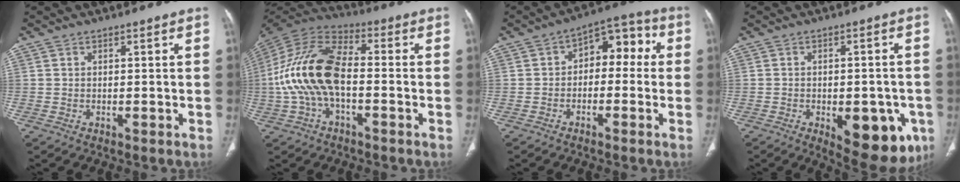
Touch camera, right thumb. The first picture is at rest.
{"total": 17.2, "force": [-2.0, 9.1, 14.4], "torque": [-0.299, 0.039, -0.043]}
{"total": 9.0, "force": [0.1, 5.9, 6.8], "torque": [-0.054, 0.045, -0.014]}
{"total": 14.5, "force": [-5.4, 7.0, 11.5], "torque": [-0.118, 0.006, -0.054]}